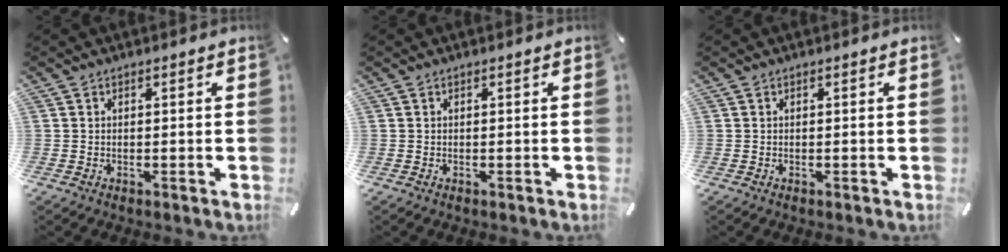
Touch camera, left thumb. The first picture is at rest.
{"total": 0.0}
{"total": 0.0}